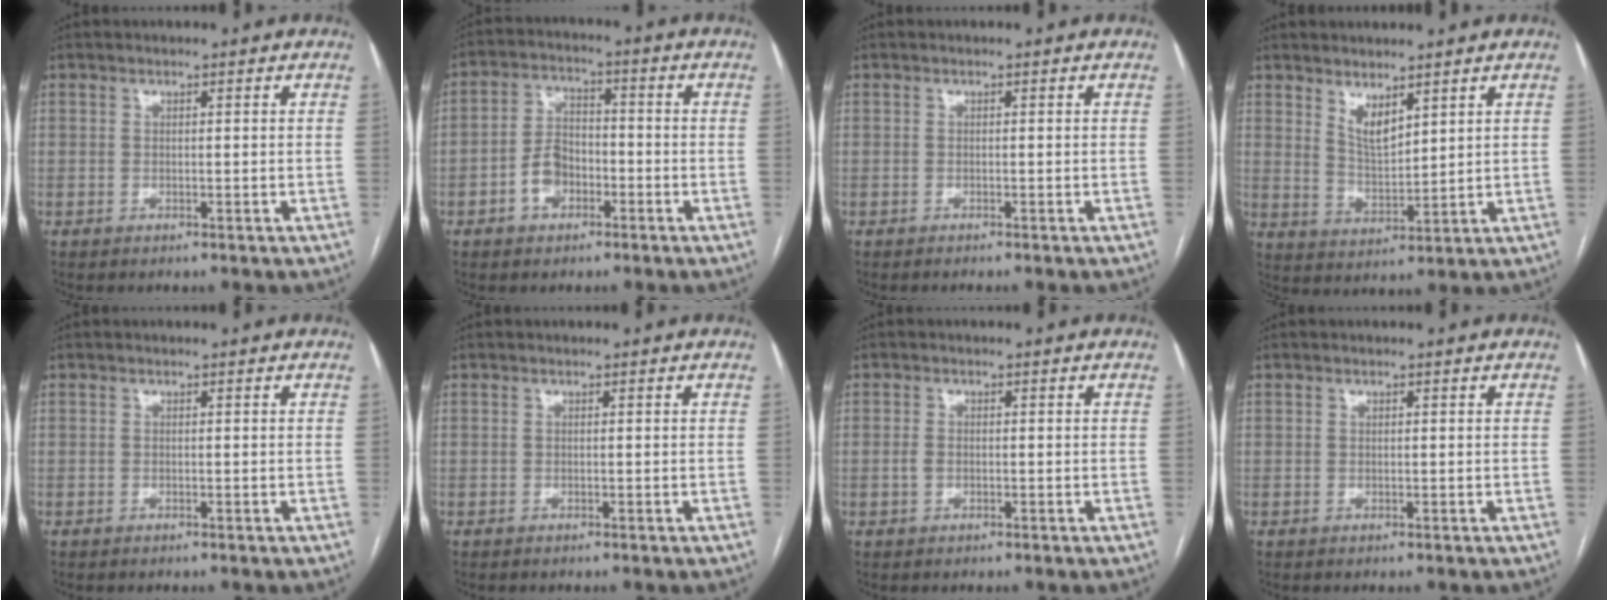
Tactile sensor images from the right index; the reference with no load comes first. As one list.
[{"total": 6.2, "force": [-2.6, 4.1, 3.9], "torque": [-0.081, 0.016, -0.047]}, {"total": 0.7, "force": [-0.6, -0.1, 0.3], "torque": [0.002, 0.000, -0.010]}, {"total": 4.8, "force": [3.3, 1.5, 3.1], "torque": [-0.064, -0.013, 0.072]}, {"total": 0.0}, {"total": 0.0}, {"total": 1.4, "force": [-0.3, 1.0, 1.0], "torque": [-0.022, 0.002, -0.003]}, {"total": 0.0}]